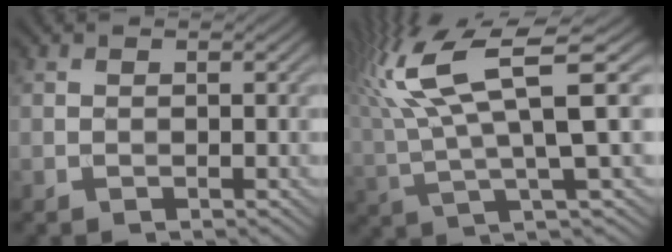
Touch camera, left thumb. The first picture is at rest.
{"total": 12.2, "force": [4.1, 3.0, 11.1], "torque": [-0.237, 0.017, 0.077]}